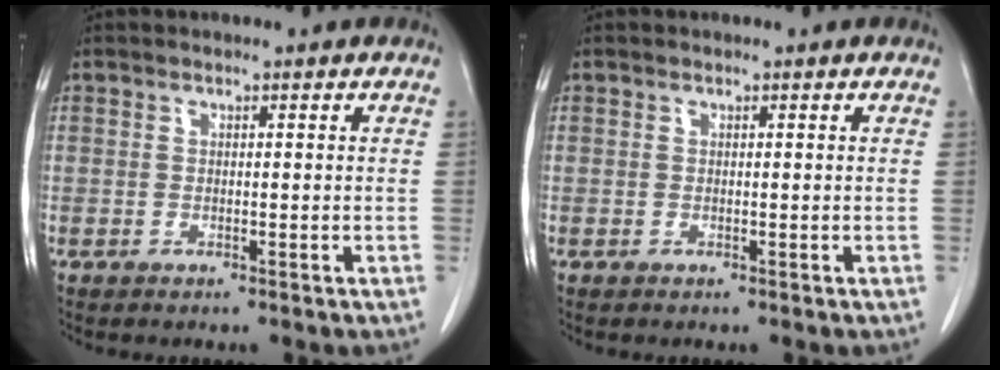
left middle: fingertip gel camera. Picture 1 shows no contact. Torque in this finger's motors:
{"motor_torque": [-0.12, 0.03, -0.04, 0.00]}